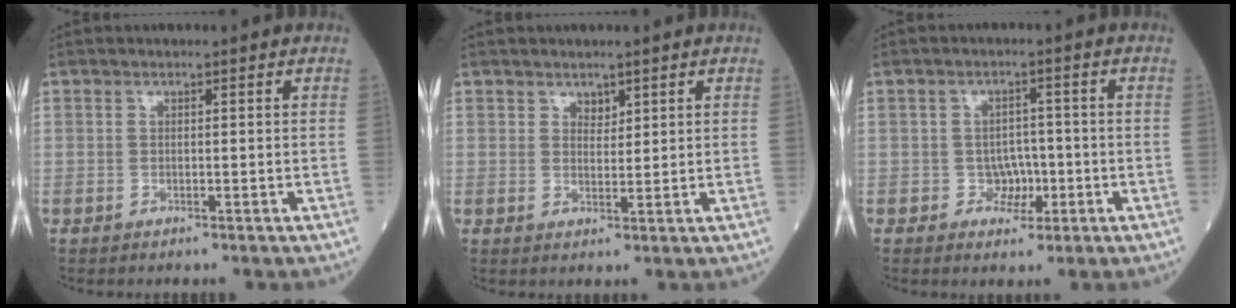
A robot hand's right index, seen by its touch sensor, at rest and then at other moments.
{"total": 1.8, "force": [1.3, 1.0, 0.7], "torque": [-0.009, -0.001, 0.025]}
{"total": 3.3, "force": [-1.0, 2.7, 1.6], "torque": [-0.017, 0.008, -0.010]}